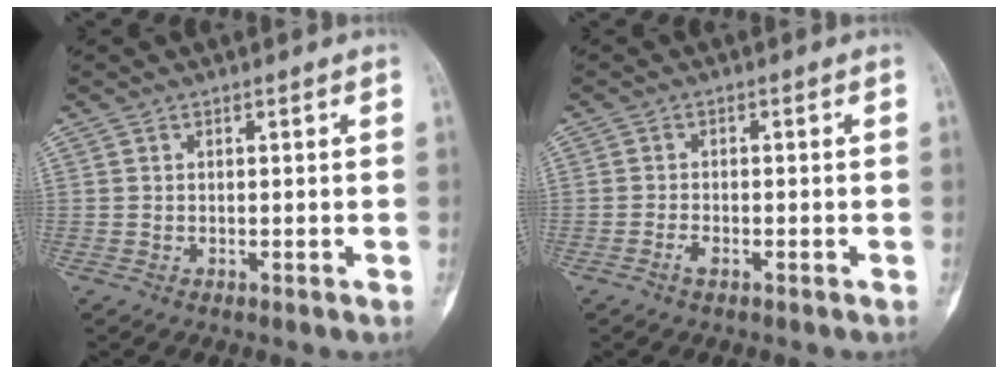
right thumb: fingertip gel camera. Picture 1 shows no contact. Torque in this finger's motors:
{"motor_torque": [-0.33, 0.14, -0.26, -0.12, -0.03]}